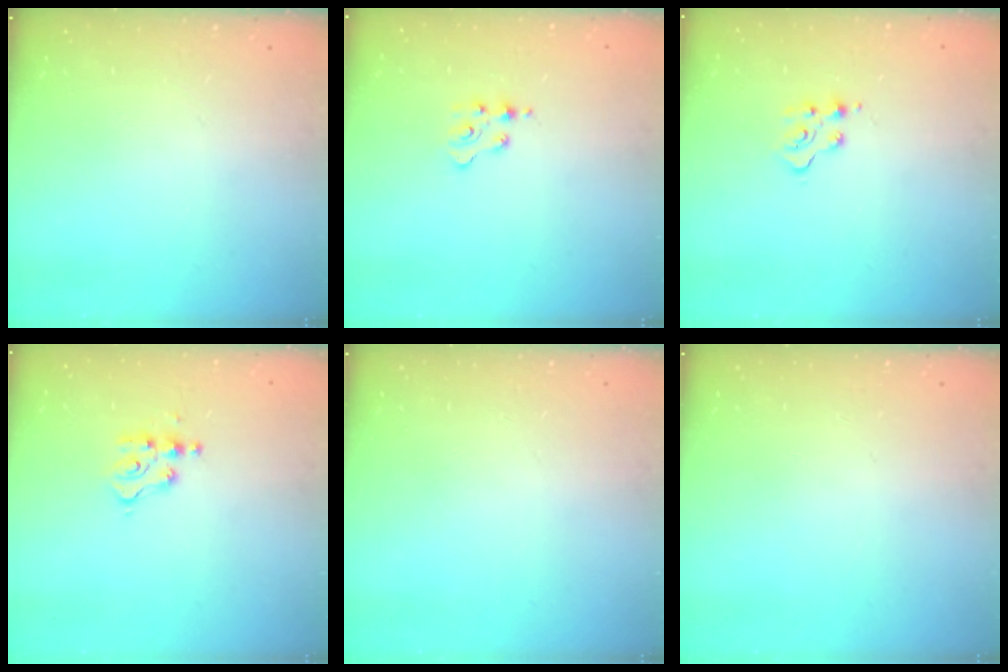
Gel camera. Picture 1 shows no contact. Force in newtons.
{"total": 2.6, "press": 2.5, "slide": 0.4}
{"total": 5.2, "press": 5.2, "slide": 0.5}
{"total": 4.2, "press": 4.1, "slide": 0.5}
{"total": 0.0}
{"total": 0.0}